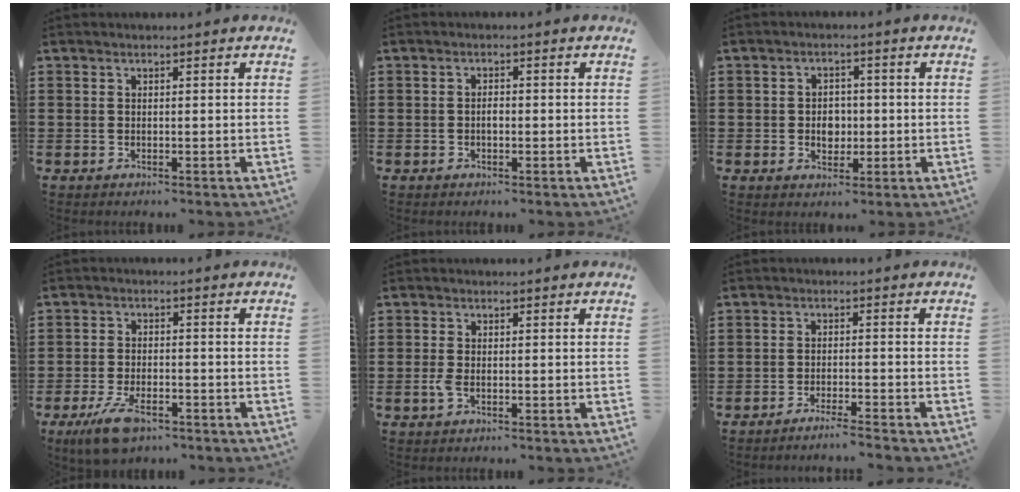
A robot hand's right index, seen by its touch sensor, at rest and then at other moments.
{"total": 1.4, "force": [-0.3, 0.6, 1.2], "torque": [-0.024, 0.001, -0.006]}
{"total": 3.4, "force": [-0.4, 2.7, 2.0], "torque": [-0.029, -0.001, -0.013]}
{"total": 6.3, "force": [-4.2, 2.1, 4.2], "torque": [-0.090, -0.004, -0.078]}
{"total": 1.6, "force": [-0.5, 0.6, 1.4], "torque": [-0.041, -0.007, -0.014]}
{"total": 2.5, "force": [-2.4, -0.5, 0.6], "torque": [-0.012, 0.000, -0.048]}